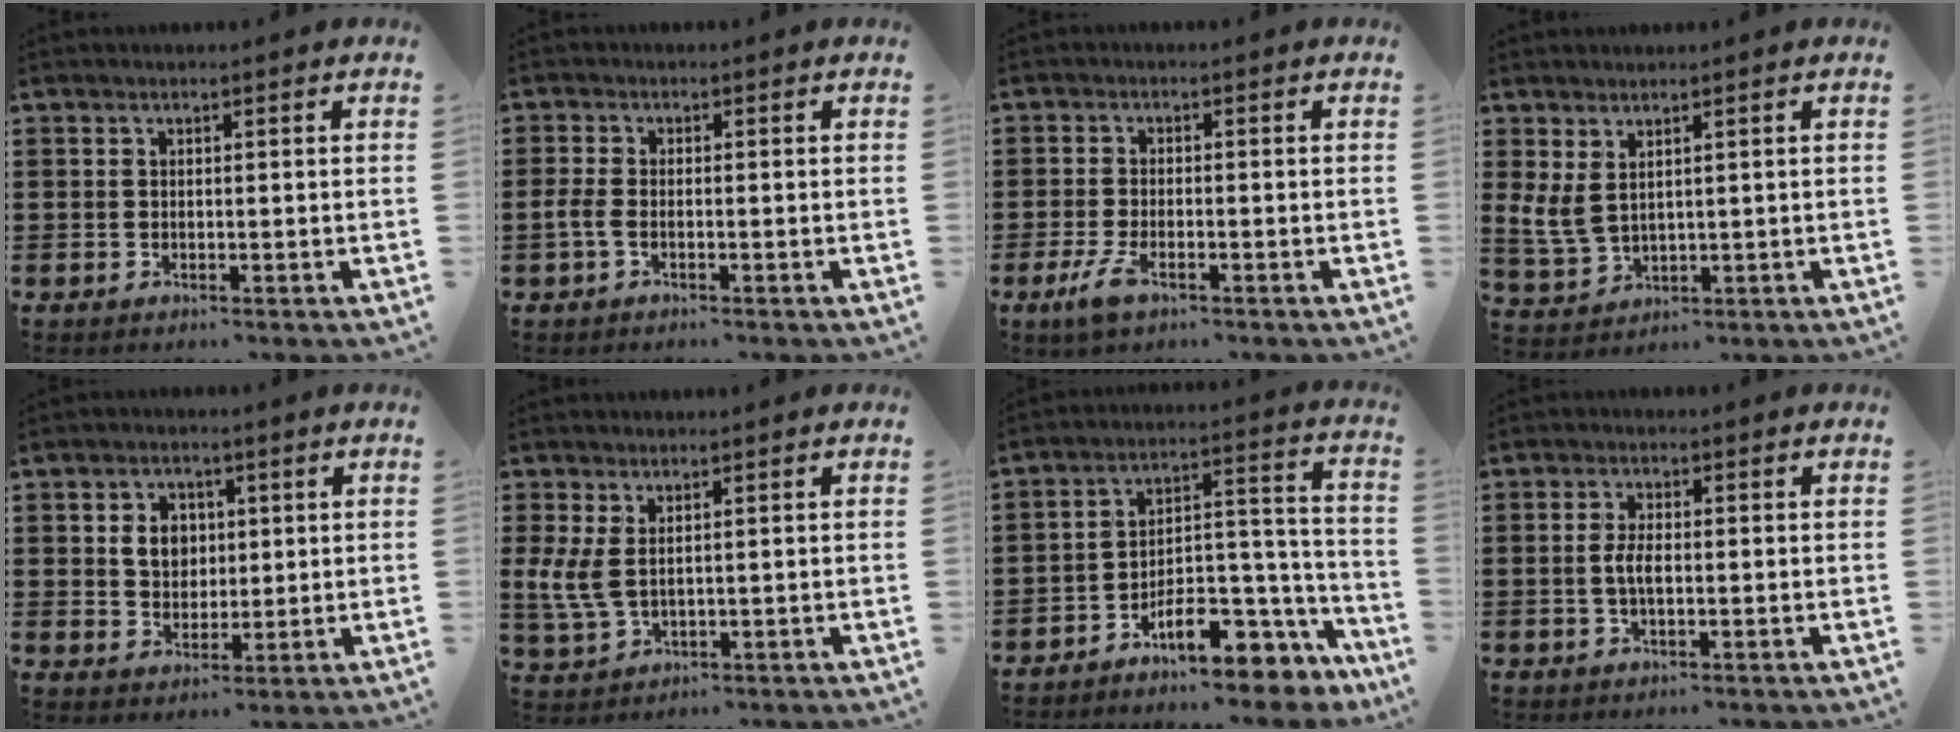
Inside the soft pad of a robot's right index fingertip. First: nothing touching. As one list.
[{"total": 2.0, "force": [-1.1, 0.6, 1.6], "torque": [-0.045, -0.006, -0.024]}, {"total": 3.8, "force": [-1.9, 1.1, 3.0], "torque": [-0.076, -0.010, -0.041]}, {"total": 3.6, "force": [1.6, 2.0, 2.6], "torque": [-0.079, -0.005, 0.026]}, {"total": 4.8, "force": [1.1, 4.0, 2.4], "torque": [-0.054, 0.011, 0.015]}, {"total": 4.3, "force": [0.8, 2.3, 3.6], "torque": [-0.096, -0.003, 0.010]}, {"total": 9.1, "force": [-7.0, 3.4, 4.7], "torque": [-0.066, 0.019, -0.126]}, {"total": 3.0, "force": [-0.3, 1.1, 2.8], "torque": [-0.067, -0.004, -0.011]}]